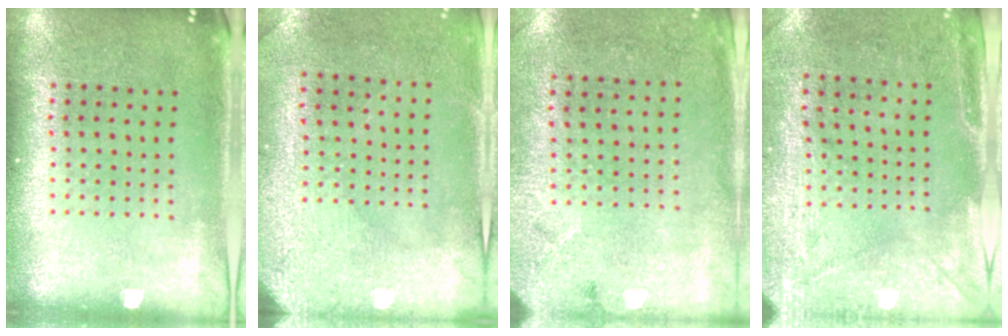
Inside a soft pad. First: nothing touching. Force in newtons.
{"total": 3.0, "press": 2.5, "slide": 1.7}
{"total": 2.7, "press": 2.2, "slide": 1.6}
{"total": 3.0, "press": 2.3, "slide": 1.8}